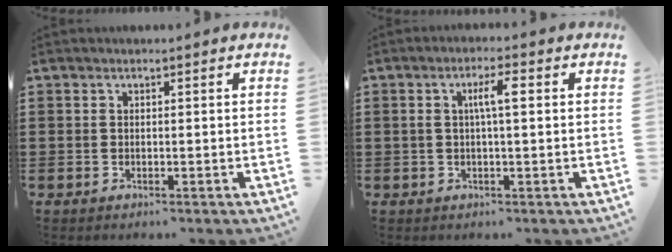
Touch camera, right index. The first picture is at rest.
{"total": 3.9, "force": [0.5, 0.8, 3.8], "torque": [-0.066, 0.003, 0.002]}